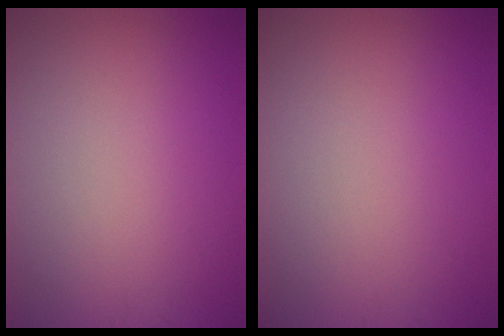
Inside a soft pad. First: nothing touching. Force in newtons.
{"total": 0.0}